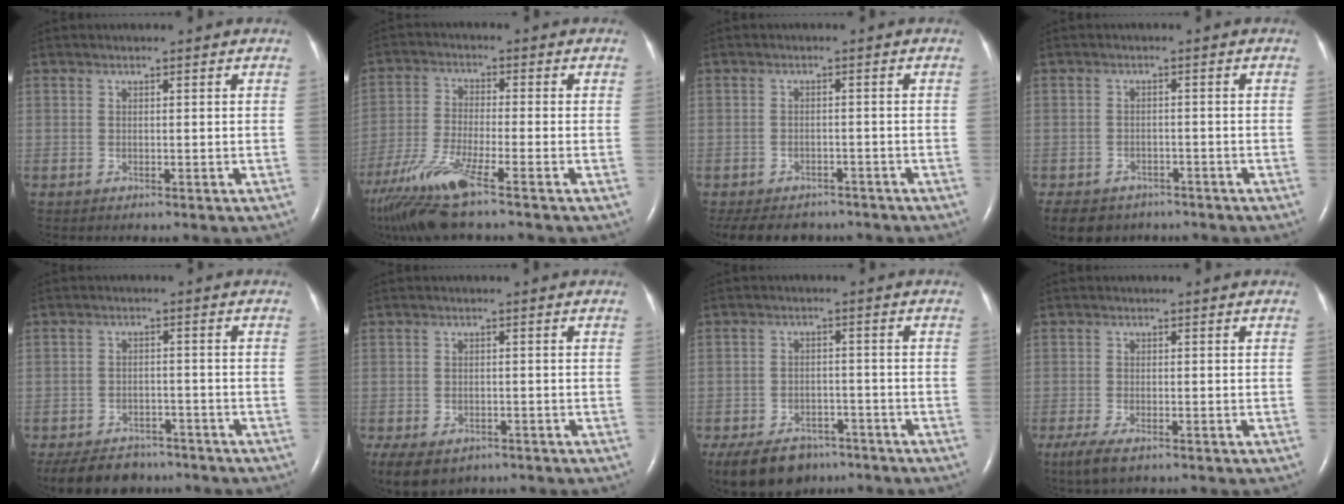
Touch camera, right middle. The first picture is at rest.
{"total": 11.0, "force": [-7.6, 0.1, 7.9], "torque": [-0.164, -0.033, -0.142]}
{"total": 10.6, "force": [-8.8, 5.0, 2.9], "torque": [-0.063, -0.003, -0.111]}
{"total": 9.8, "force": [-7.1, 6.1, 2.8], "torque": [-0.069, -0.011, -0.094]}
{"total": 10.3, "force": [-8.5, 5.0, 3.1], "torque": [-0.057, -0.005, -0.118]}
{"total": 12.8, "force": [-7.5, 8.6, 5.7], "torque": [-0.155, -0.018, -0.094]}
{"total": 12.9, "force": [-9.2, 7.6, 5.0], "torque": [-0.121, -0.008, -0.131]}
{"total": 4.3, "force": [-2.8, 1.3, 3.0], "torque": [-0.066, -0.011, -0.046]}